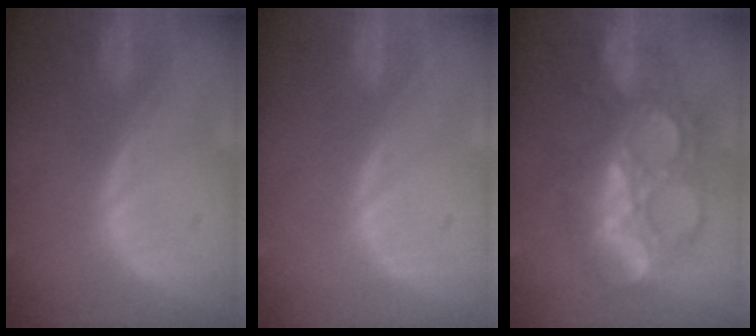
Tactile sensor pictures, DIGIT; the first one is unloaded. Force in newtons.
{"total": 0.0}
{"total": 10.6, "press": 10.5, "slide": 0.7}